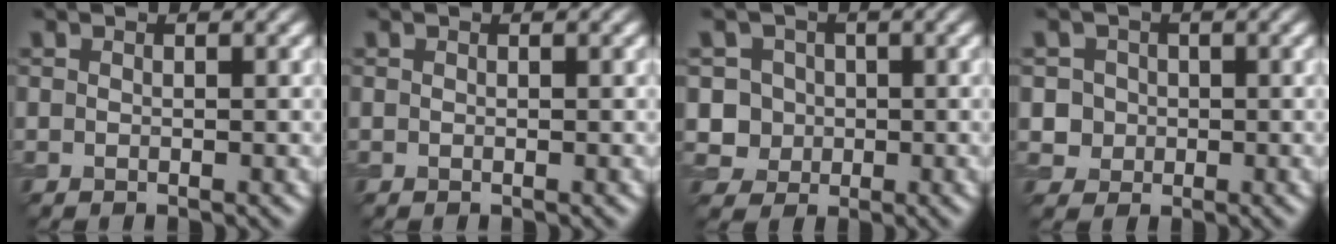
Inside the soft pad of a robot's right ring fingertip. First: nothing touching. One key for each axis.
{"total": 0.0}
{"total": 3.3, "fx": 0.1, "fy": 3.2, "fz": 0.8, "tx": 0.001, "ty": 0.007, "tz": 0.004}
{"total": 2.9, "fx": 0.4, "fy": 2.7, "fz": 0.8, "tx": 0.000, "ty": 0.010, "tz": 0.009}